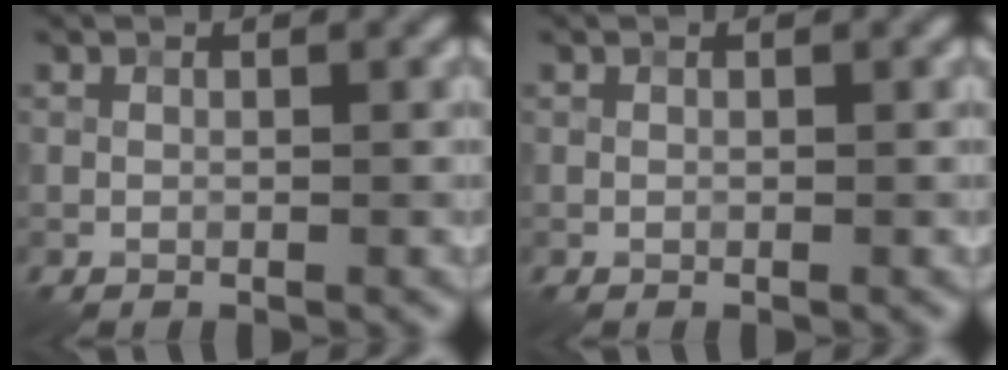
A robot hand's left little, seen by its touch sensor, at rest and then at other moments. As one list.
[{"total": 0.0}]